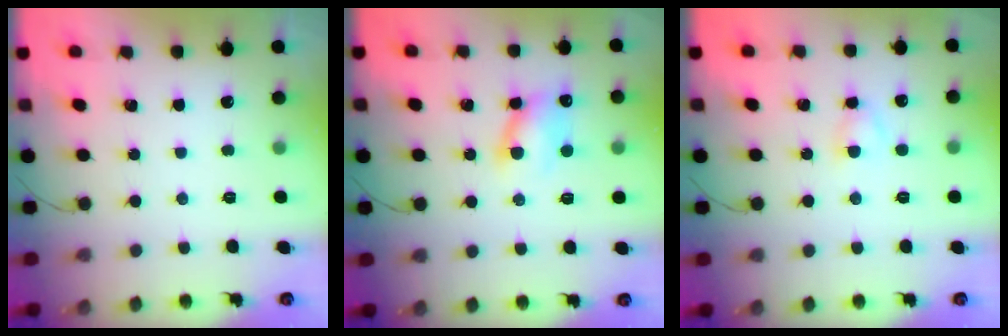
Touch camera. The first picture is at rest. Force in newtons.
{"total": 8.3, "press": 8.2, "slide": 1.3}
{"total": 3.1, "press": 3.0, "slide": 0.8}